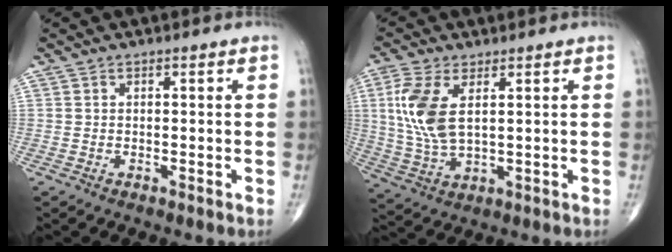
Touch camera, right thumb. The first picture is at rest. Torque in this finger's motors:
{"motor_torque": [-0.54, 0.86, 1.02, 0.34, 0.08]}